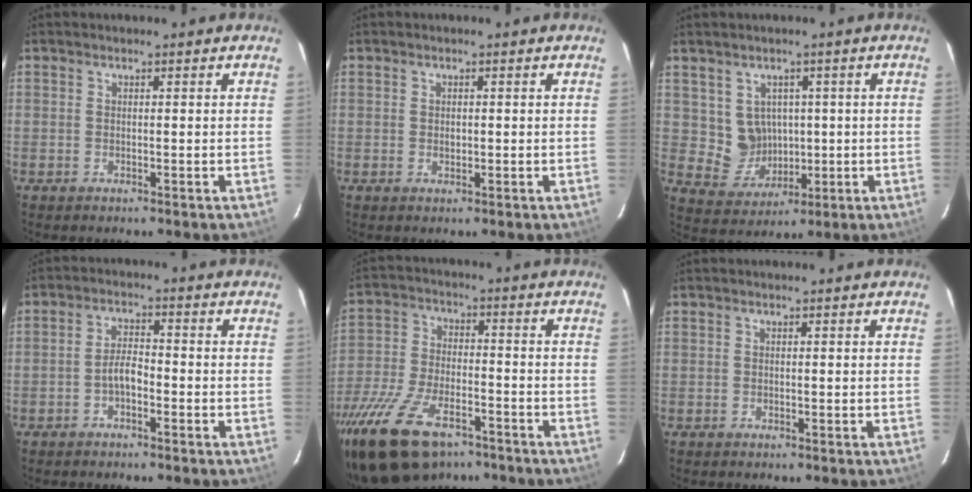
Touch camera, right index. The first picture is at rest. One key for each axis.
{"total": 1.0, "fx": 0.0, "fy": 0.8, "fz": 0.6, "tx": -0.009, "ty": 0.002, "tz": 0.002}
{"total": 6.8, "fx": 0.9, "fy": 6.6, "fz": 1.5, "tx": -0.040, "ty": 0.009, "tz": 0.037}
{"total": 3.2, "fx": -2.0, "fy": 1.3, "fz": 2.2, "tx": -0.047, "ty": 0.011, "tz": -0.036}
{"total": 18.8, "fx": -12.9, "fy": 8.8, "fz": 10.5, "tx": -0.234, "ty": -0.030, "tz": -0.227}
{"total": 0.0}